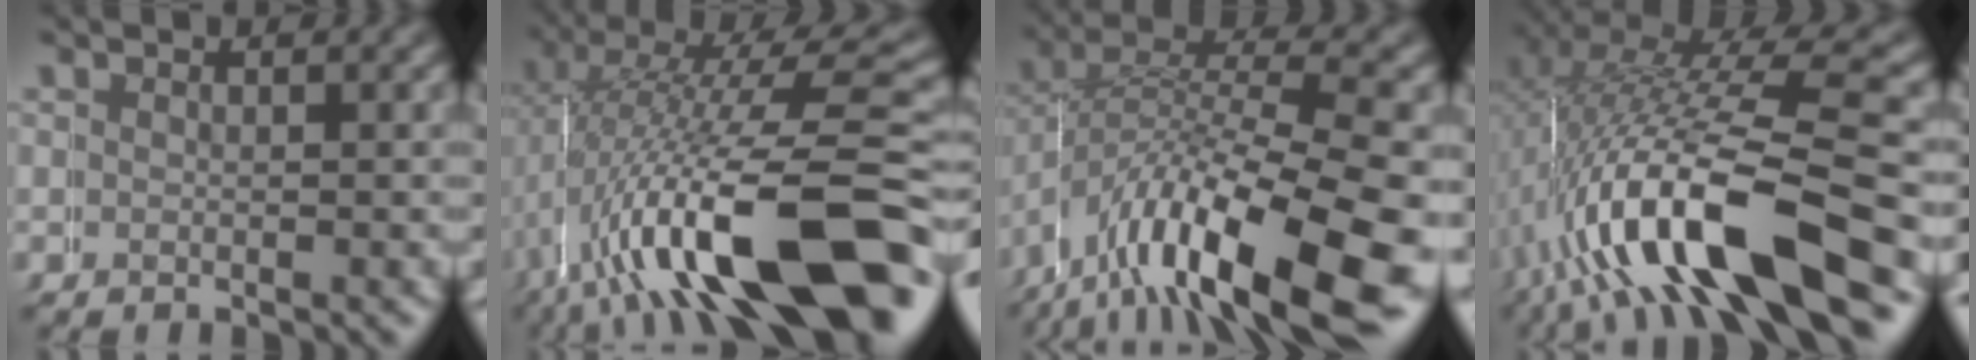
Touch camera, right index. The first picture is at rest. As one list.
[{"total": 13.9, "force": [-2.9, 4.9, 12.7], "torque": [-0.214, -0.008, -0.027]}, {"total": 12.2, "force": [-3.1, 6.4, 9.9], "torque": [-0.169, -0.017, -0.039]}, {"total": 11.2, "force": [-1.9, 4.4, 10.1], "torque": [-0.200, -0.004, -0.018]}]